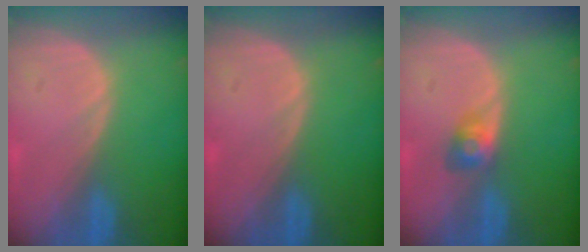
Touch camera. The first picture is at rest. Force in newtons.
{"total": 0.0}
{"total": 2.8, "press": 2.6, "slide": 1.0}